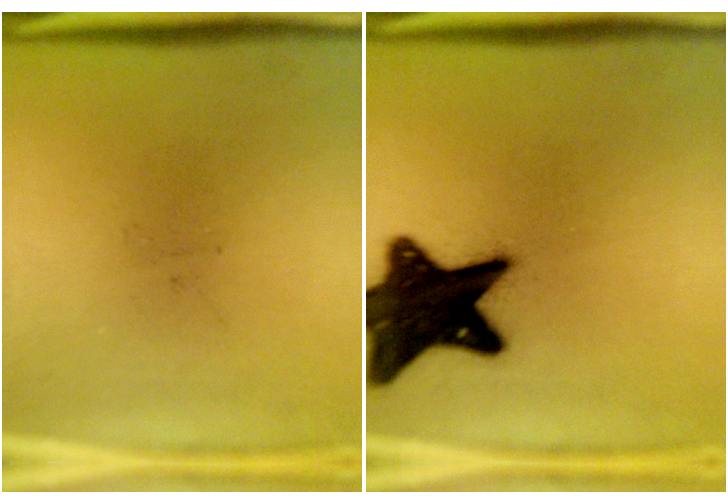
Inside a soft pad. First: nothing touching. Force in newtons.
{"total": 19.0}